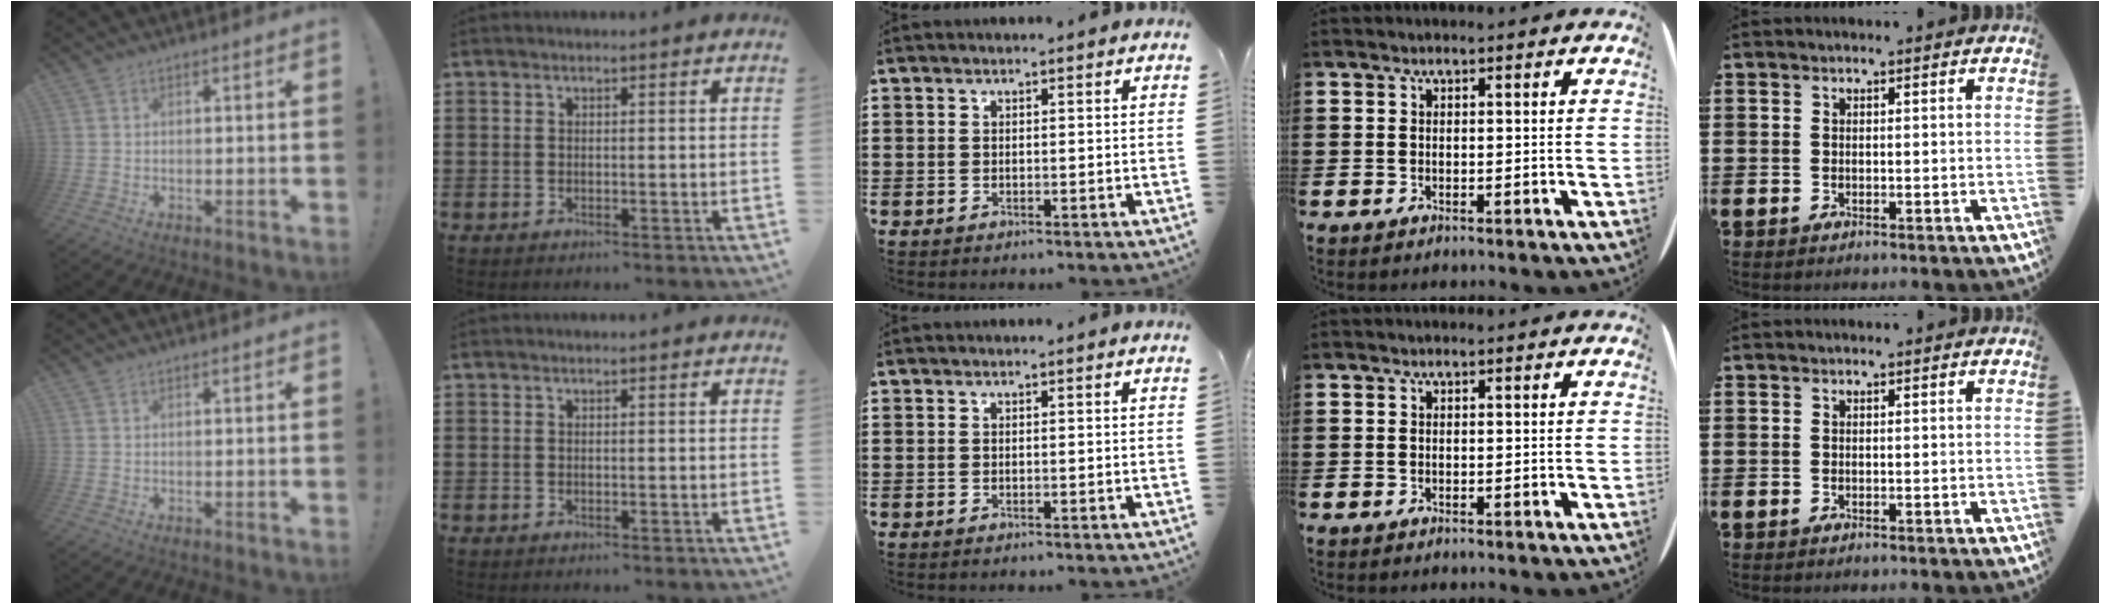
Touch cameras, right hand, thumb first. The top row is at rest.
{}